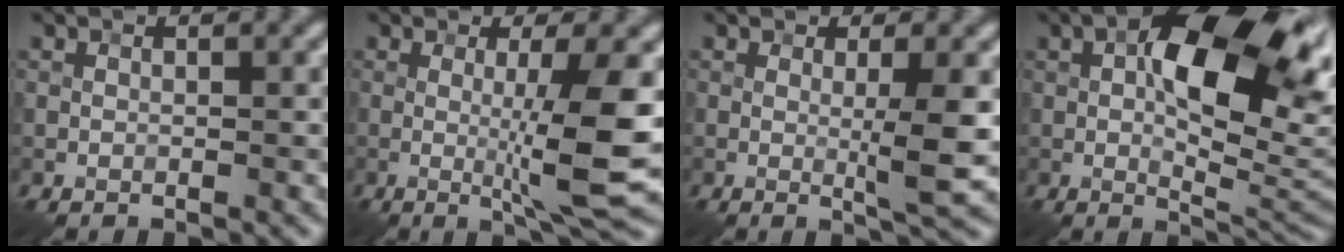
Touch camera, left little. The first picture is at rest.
{"total": 7.0, "force": [-0.3, 1.1, 6.9], "torque": [-0.105, -0.011, -0.003]}
{"total": 3.2, "force": [0.0, 0.4, 3.2], "torque": [-0.052, -0.007, -0.002]}
{"total": 11.8, "force": [1.7, 4.8, 10.6], "torque": [-0.162, 0.010, 0.025]}